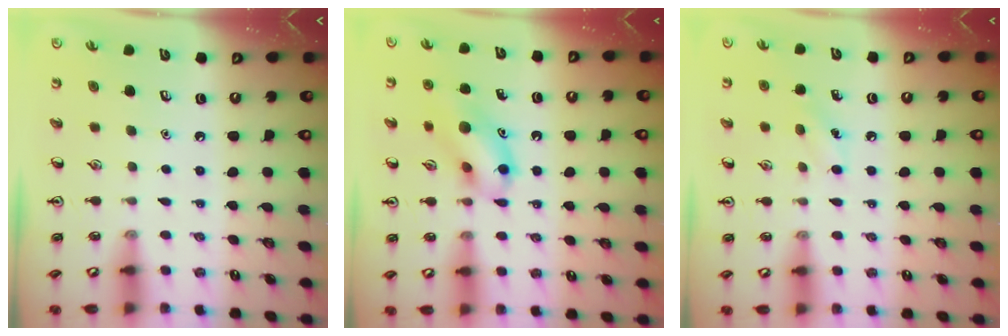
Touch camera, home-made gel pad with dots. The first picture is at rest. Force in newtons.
{"total": 12.4, "press": 12.3, "slide": 1.7}
{"total": 7.1, "press": 6.9, "slide": 1.7}